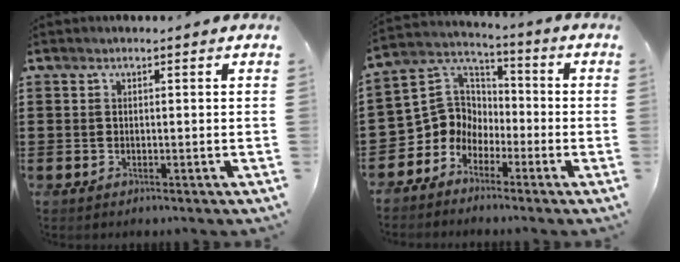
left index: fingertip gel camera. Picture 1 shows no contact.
{"total": 6.8, "force": [-2.6, 6.2, 1.0], "torque": [-0.064, -0.007, -0.055]}